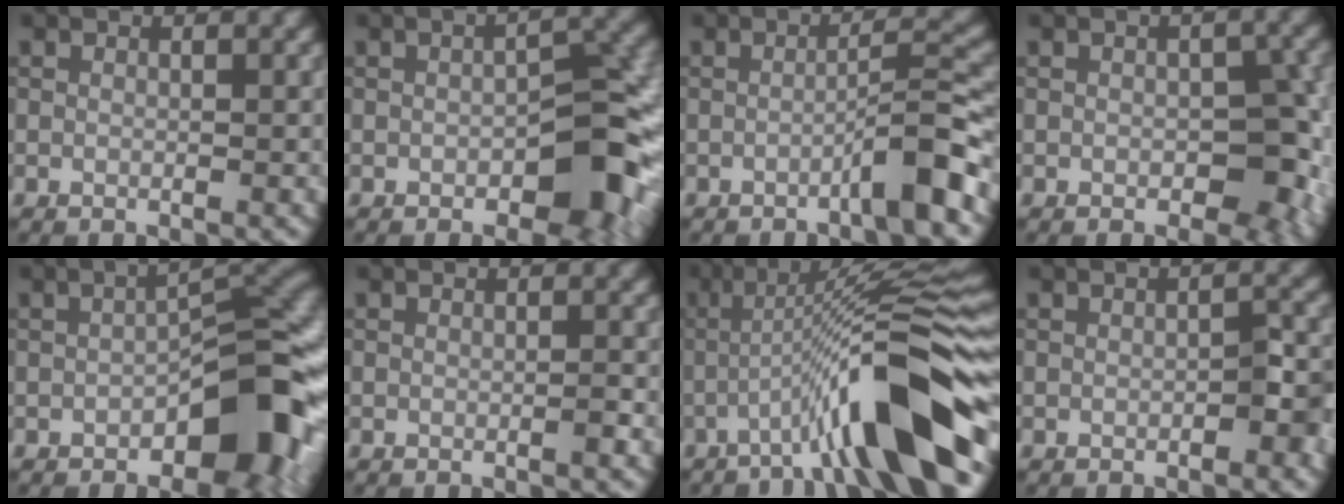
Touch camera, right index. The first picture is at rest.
{"total": 7.1, "force": [-2.1, 3.3, 5.9], "torque": [-0.066, 0.010, -0.033]}
{"total": 4.3, "force": [-2.2, 0.3, 3.7], "torque": [-0.051, 0.021, -0.047]}
{"total": 5.5, "force": [-0.8, 3.1, 4.4], "torque": [-0.046, -0.005, -0.010]}
{"total": 8.6, "force": [-3.2, 3.6, 7.1], "torque": [-0.076, 0.021, -0.058]}
{"total": 0.6, "force": [-0.3, 0.0, 0.6], "torque": [-0.009, 0.003, -0.006]}
{"total": 10.9, "force": [-4.6, 1.4, 9.8], "torque": [-0.141, 0.024, -0.080]}
{"total": 2.2, "force": [-0.8, 0.6, 2.0], "torque": [-0.028, 0.007, -0.012]}